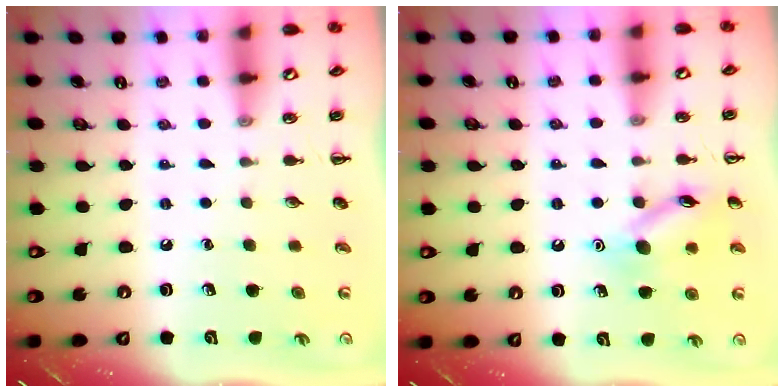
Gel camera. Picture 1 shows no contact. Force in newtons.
{"total": 11.6, "press": 11.5, "slide": 1.0}